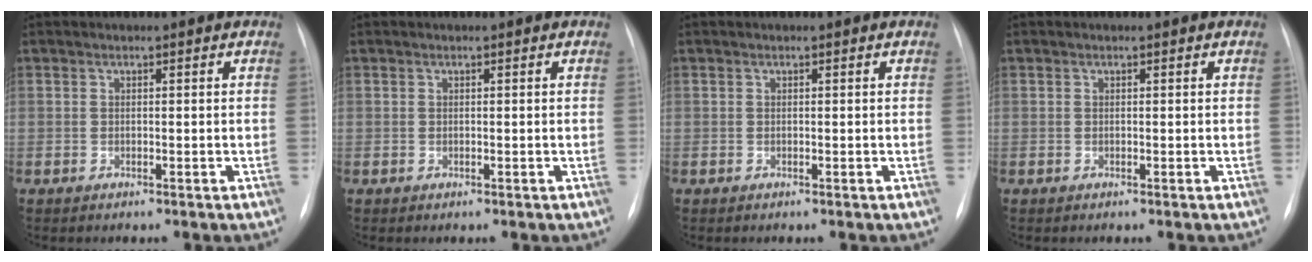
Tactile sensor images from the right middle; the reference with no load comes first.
{"total": 0.0}
{"total": 0.0}
{"total": 0.0}